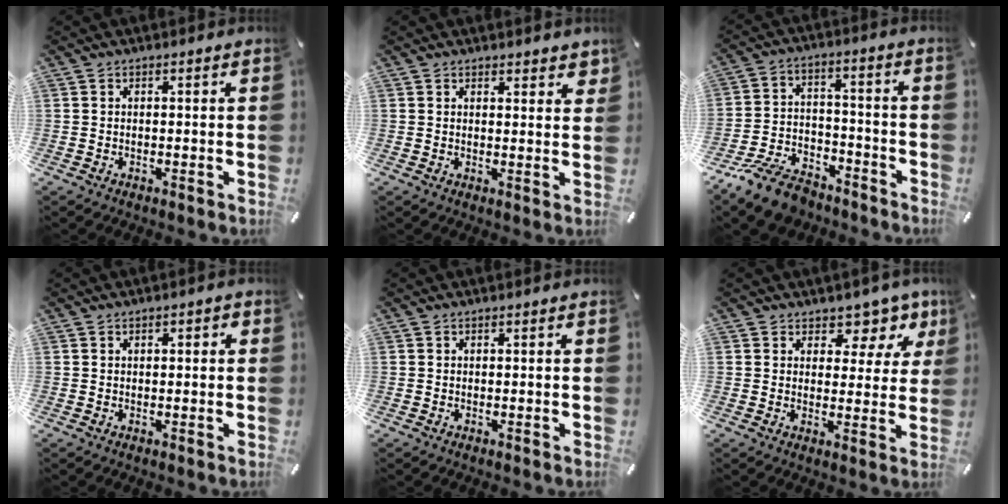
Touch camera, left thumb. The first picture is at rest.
{"total": 2.4, "force": [1.9, 1.2, 0.7], "torque": [-0.001, -0.010, 0.033]}
{"total": 11.9, "force": [-9.3, 5.6, 4.8], "torque": [-0.078, 0.060, -0.172]}
{"total": 1.3, "force": [0.2, 0.8, 1.0], "torque": [-0.020, 0.005, 0.001]}
{"total": 0.0}
{"total": 7.8, "force": [5.3, 4.7, 3.3], "torque": [-0.035, -0.046, 0.089]}